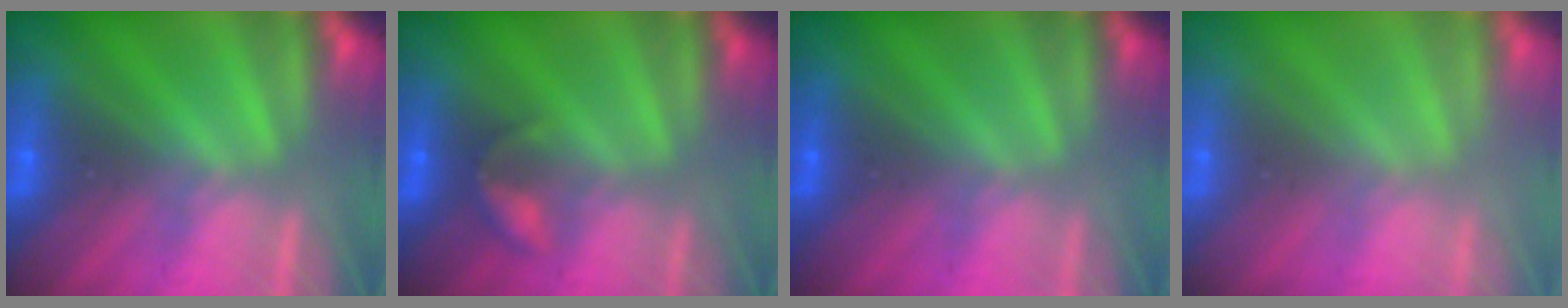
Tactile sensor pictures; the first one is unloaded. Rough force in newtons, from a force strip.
{"total": 2.2}
{"total": 2.4}
{"total": 2.9}